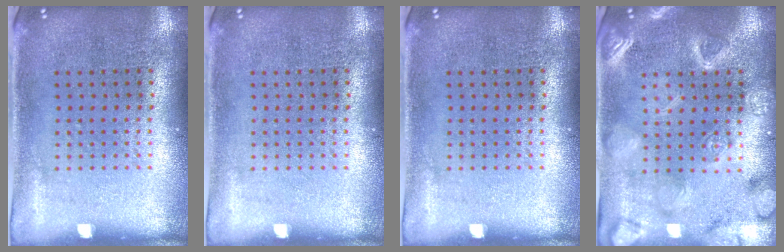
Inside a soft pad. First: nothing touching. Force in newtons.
{"total": 0.0}
{"total": 0.0}
{"total": 3.1, "press": 3.1, "slide": 0.6}